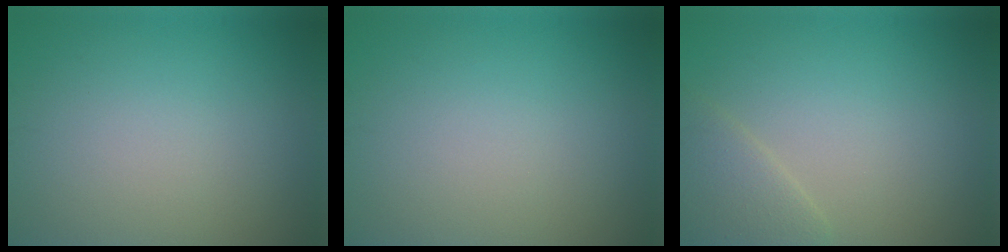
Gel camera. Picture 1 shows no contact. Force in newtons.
{"total": 0.0}
{"total": 2.5, "press": 2.5, "slide": 0.2}